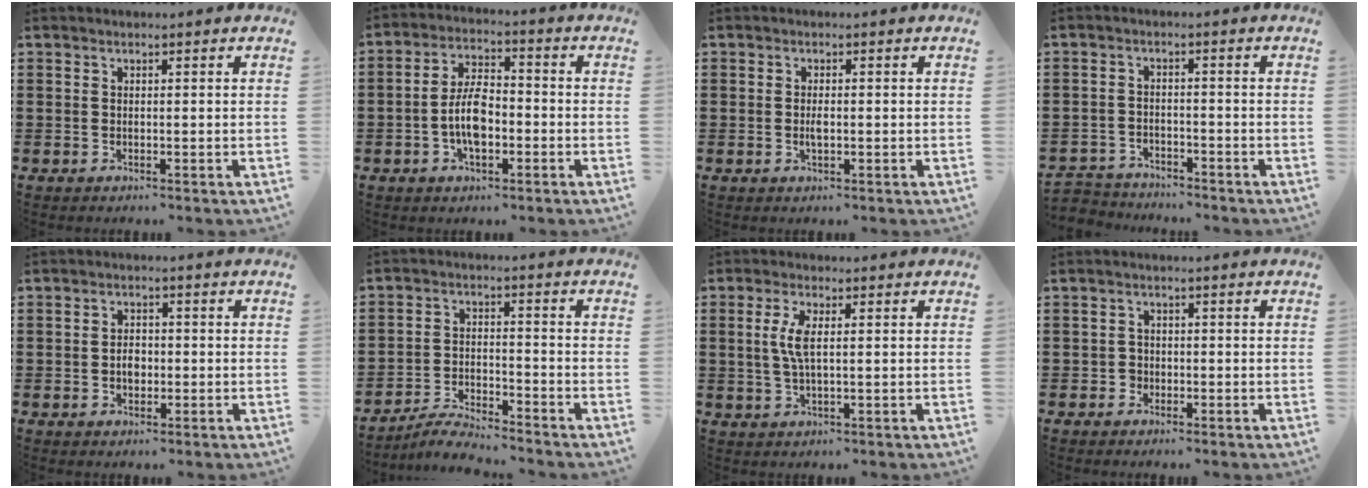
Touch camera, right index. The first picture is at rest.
{"total": 7.3, "force": [-1.8, 3.4, 6.1], "torque": [-0.142, 0.000, -0.041]}
{"total": 1.8, "force": [-0.2, 0.7, 1.6], "torque": [-0.030, 0.002, -0.005]}
{"total": 3.0, "force": [-2.9, 0.5, -0.3], "torque": [-0.004, 0.000, -0.065]}
{"total": 2.7, "force": [-0.3, 1.9, 1.9], "torque": [-0.032, 0.002, -0.009]}
{"total": 4.6, "force": [-4.5, 0.2, 1.0], "torque": [-0.025, 0.002, -0.090]}
{"total": 4.2, "force": [0.6, 1.0, 4.0], "torque": [-0.093, -0.003, 0.004]}
{"total": 1.5, "force": [-0.7, 1.4, 0.3], "torque": [-0.009, 0.002, -0.016]}